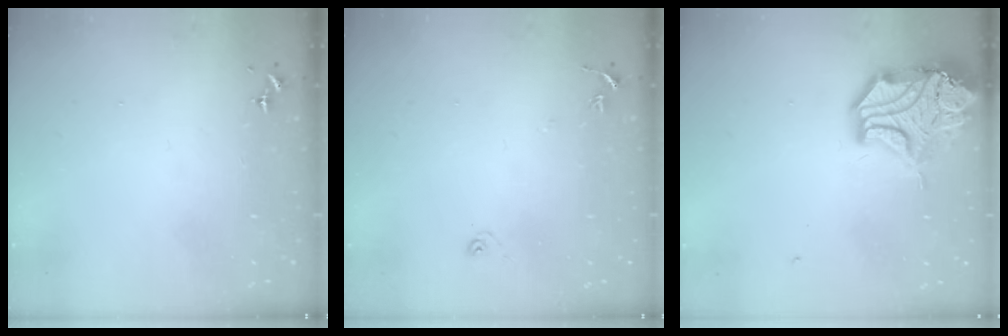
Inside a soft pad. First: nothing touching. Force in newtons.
{"total": 5.9, "press": 5.9, "slide": 0.6}
{"total": 18.1, "press": 17.9, "slide": 2.5}